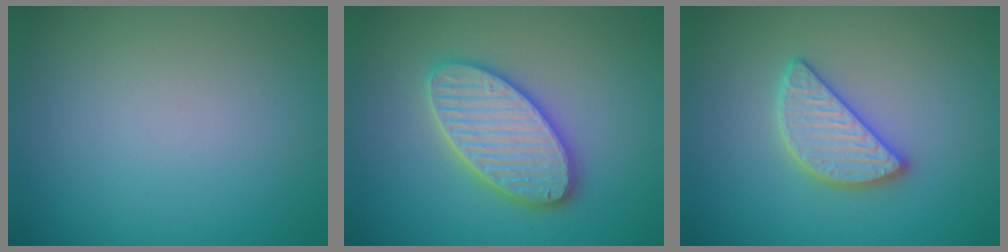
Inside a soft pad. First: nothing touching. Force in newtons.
{"total": 5.3, "press": 5.3, "slide": 0.7}
{"total": 3.3, "press": 3.3, "slide": 0.3}